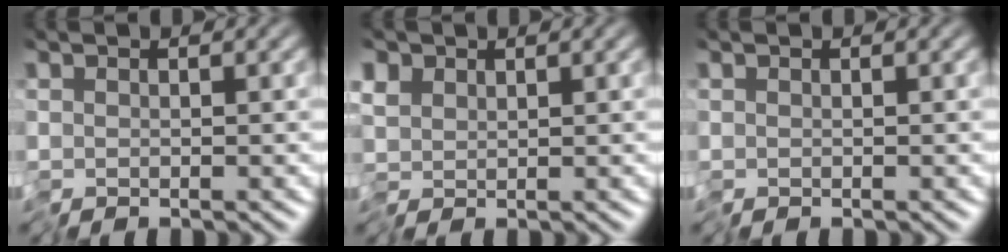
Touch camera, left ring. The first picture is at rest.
{"total": 1.0, "force": [0.1, 0.9, 0.4], "torque": [-0.004, 0.001, -0.002]}
{"total": 0.0}